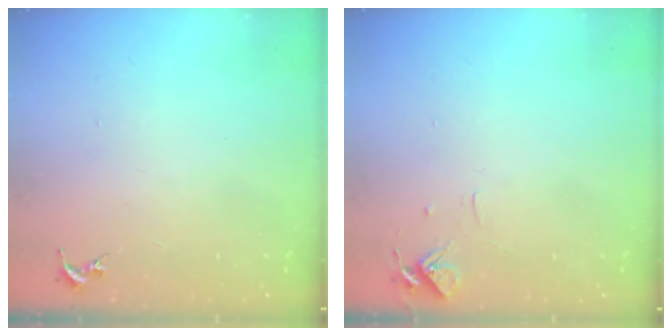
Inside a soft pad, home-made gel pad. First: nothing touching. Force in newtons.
{"total": 6.2, "press": 6.2, "slide": 0.5}